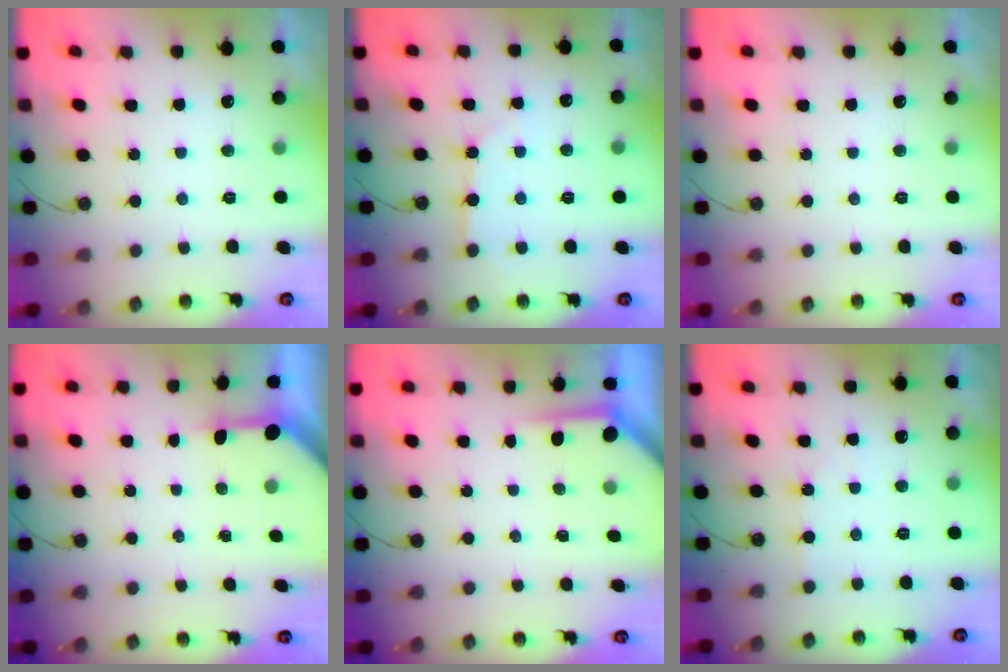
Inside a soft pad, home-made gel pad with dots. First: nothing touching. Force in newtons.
{"total": 2.6, "press": 2.6, "slide": 0.3}
{"total": 0.0}
{"total": 3.2, "press": 3.2, "slide": 0.3}
{"total": 3.6, "press": 3.6, "slide": 0.3}
{"total": 1.5, "press": 1.4, "slide": 0.3}